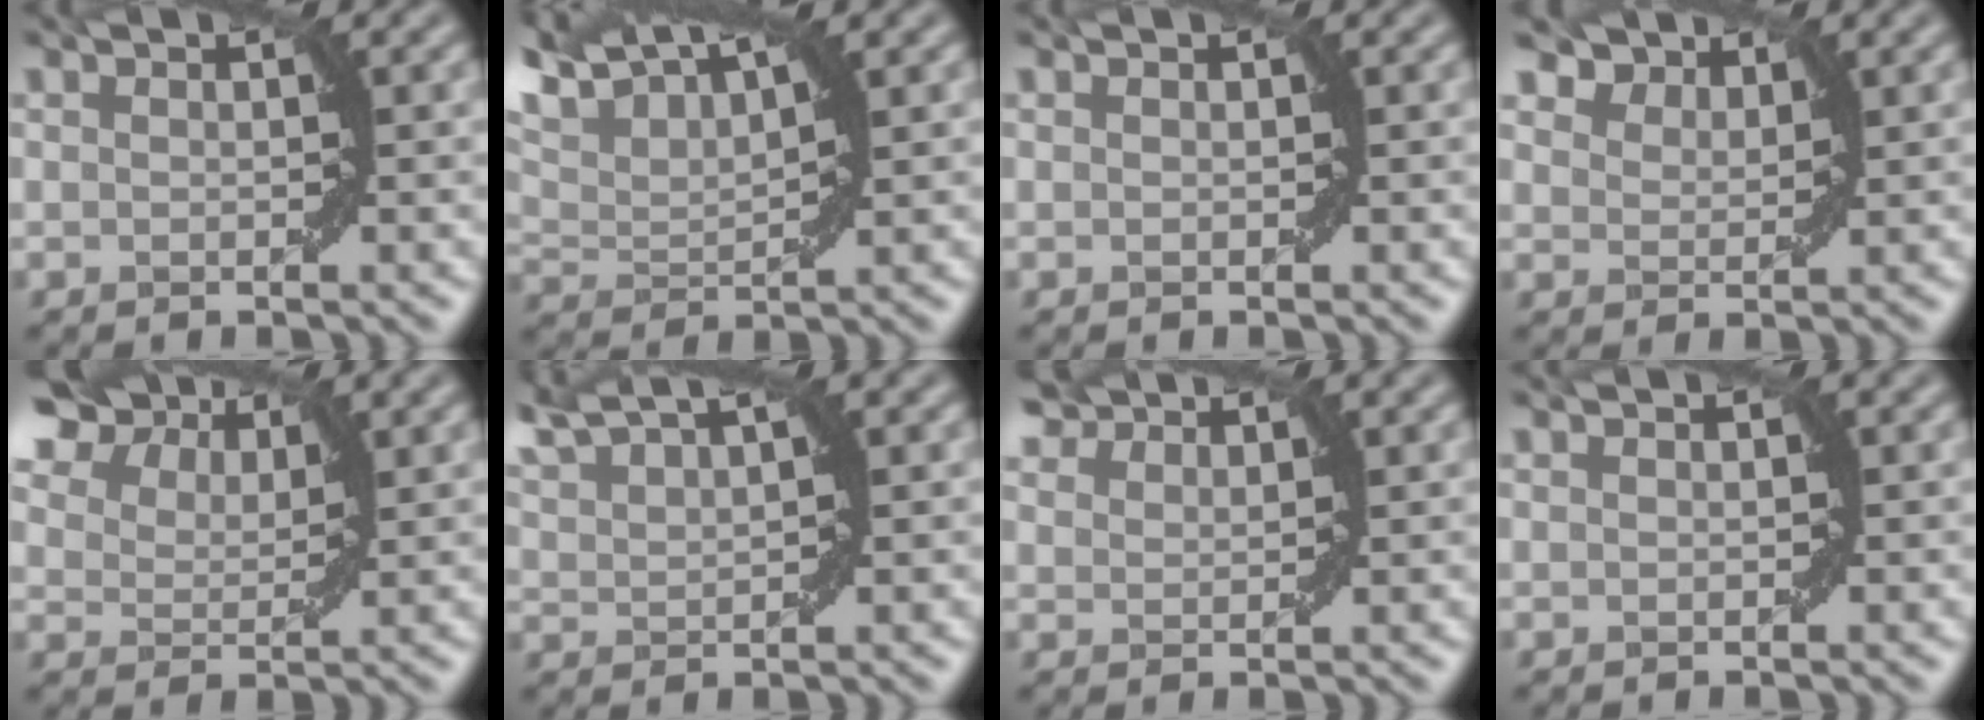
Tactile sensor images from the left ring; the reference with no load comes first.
{"total": 7.7, "force": [6.5, 1.7, 3.9], "torque": [-0.097, 0.028, 0.111]}
{"total": 0.0}
{"total": 3.3, "force": [2.9, 1.4, 0.8], "torque": [-0.029, -0.006, 0.063]}
{"total": 8.2, "force": [6.3, 3.9, 3.5], "torque": [-0.095, 0.015, 0.115]}
{"total": 5.5, "force": [4.6, 1.1, 2.9], "torque": [-0.067, 0.025, 0.070]}
{"total": 3.2, "force": [3.0, 0.8, 0.7], "torque": [-0.022, 0.011, 0.056]}
{"total": 0.0}